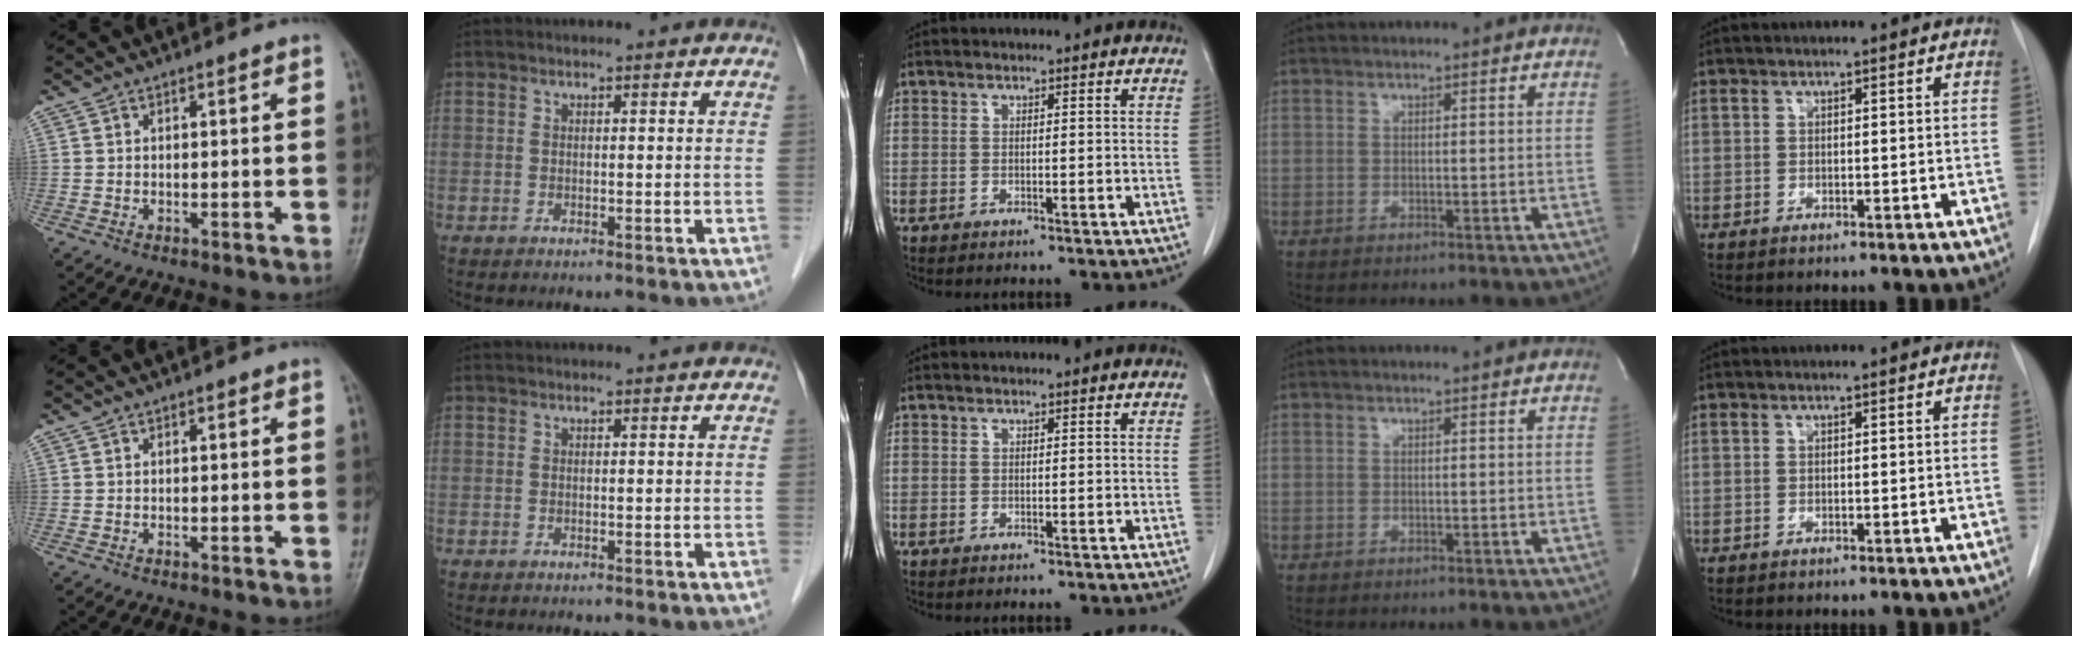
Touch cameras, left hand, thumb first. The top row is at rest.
{}